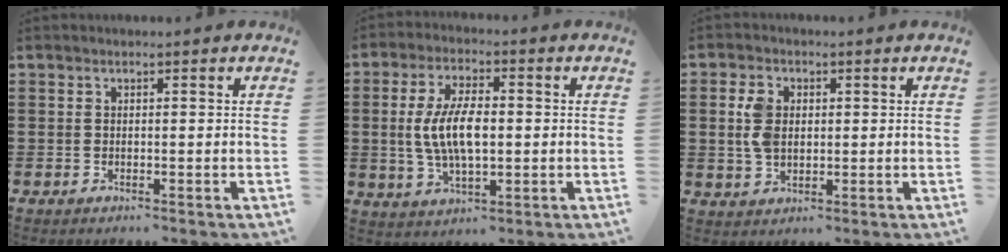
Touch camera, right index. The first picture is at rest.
{"total": 8.7, "force": [-0.1, 3.7, 7.9], "torque": [-0.172, 0.001, -0.008]}
{"total": 4.7, "force": [0.7, 3.2, 3.4], "torque": [-0.089, 0.006, 0.007]}